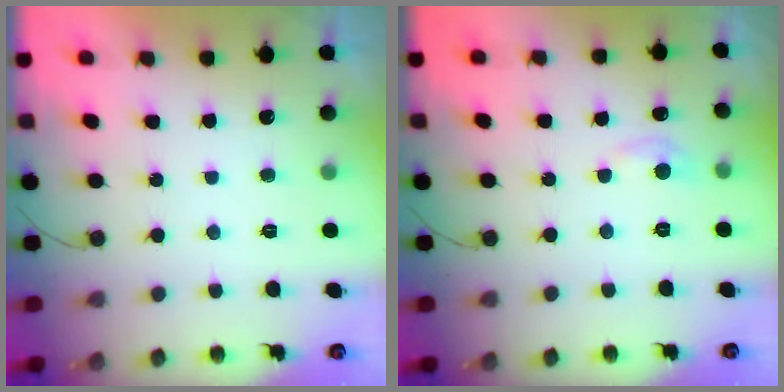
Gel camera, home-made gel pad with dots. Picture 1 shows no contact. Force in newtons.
{"total": 4.5, "press": 4.4, "slide": 0.6}